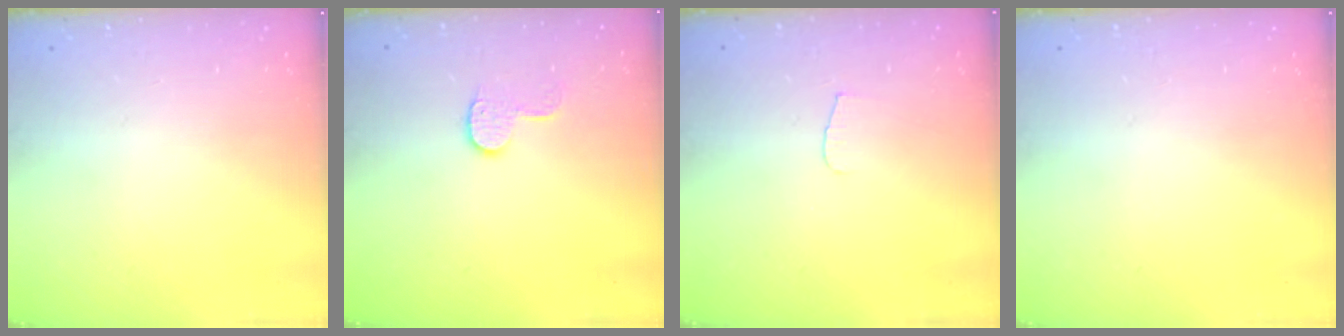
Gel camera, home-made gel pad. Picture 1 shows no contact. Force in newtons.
{"total": 6.9, "press": 6.9, "slide": 0.1}
{"total": 3.6, "press": 3.6, "slide": 0.4}
{"total": 0.0}